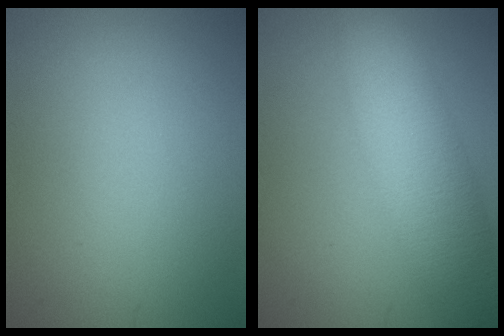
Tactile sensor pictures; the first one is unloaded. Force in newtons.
{"total": 8.5, "press": 8.4, "slide": 0.6}